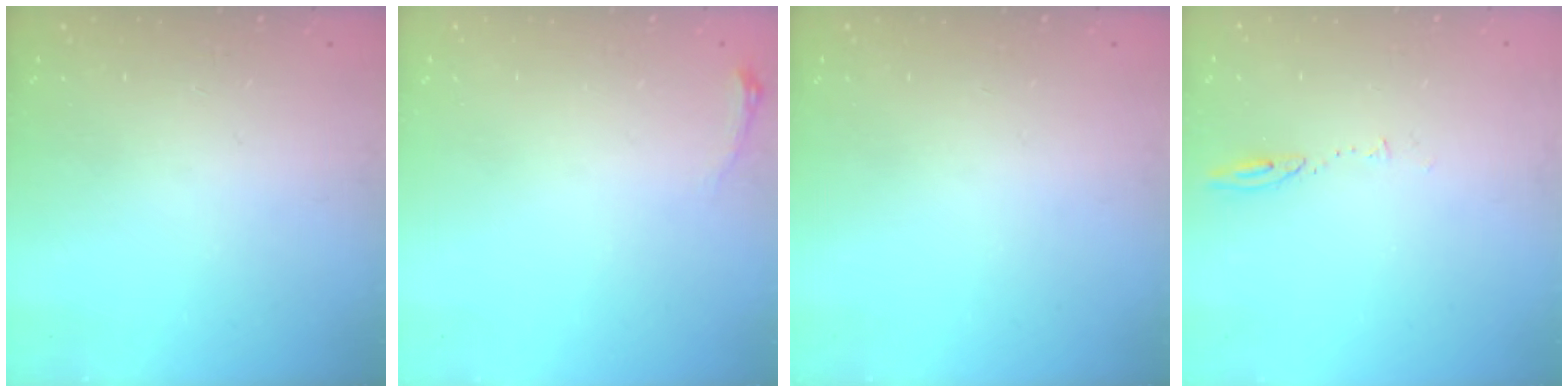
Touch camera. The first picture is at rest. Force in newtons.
{"total": 3.3, "press": 3.2, "slide": 1.0}
{"total": 0.0}
{"total": 4.5, "press": 4.4, "slide": 0.6}